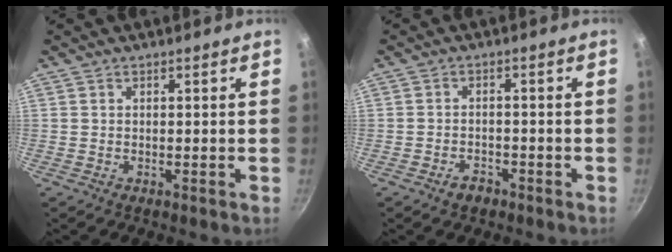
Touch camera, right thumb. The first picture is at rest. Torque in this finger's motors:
{"motor_torque": [-0.34, 0.12, -0.24, 0.06, 0.05]}